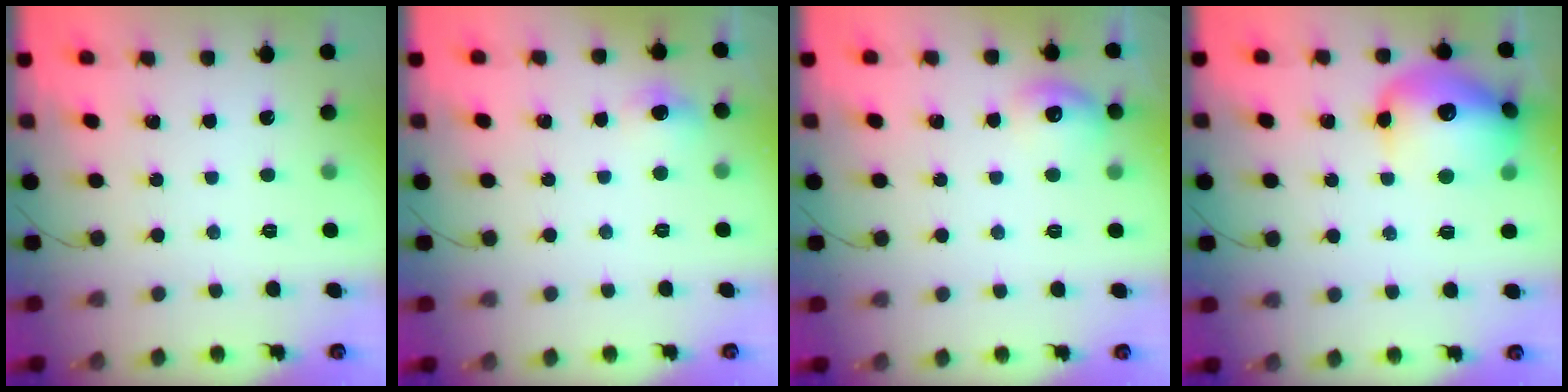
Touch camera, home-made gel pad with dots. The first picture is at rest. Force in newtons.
{"total": 5.1, "press": 4.6, "slide": 2.1}
{"total": 9.1, "press": 9.0, "slide": 1.5}
{"total": 17.7, "press": 17.6, "slide": 2.3}